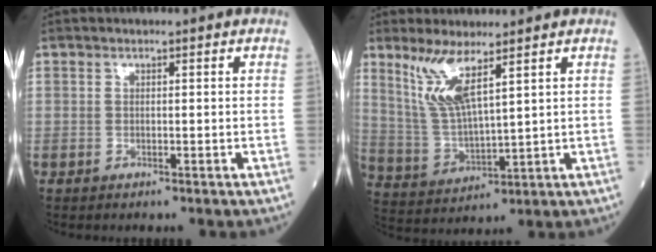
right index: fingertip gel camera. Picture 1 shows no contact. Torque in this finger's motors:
{"motor_torque": [0.36, 0.37, 0.20, 0.14]}